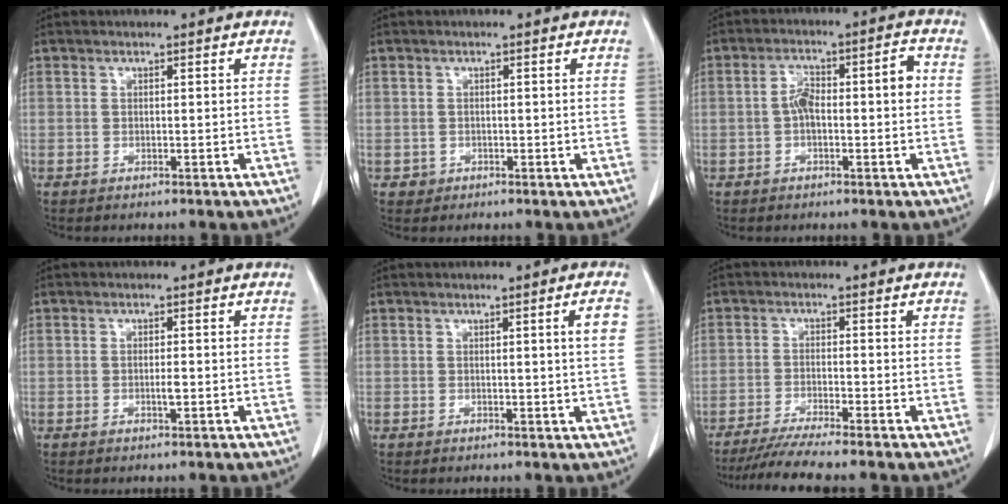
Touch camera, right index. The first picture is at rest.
{"total": 1.0, "force": [-0.3, 1.0, 0.0], "torque": [0.004, 0.004, -0.004]}
{"total": 6.5, "force": [-0.2, 2.0, 6.1], "torque": [-0.105, 0.033, -0.004]}
{"total": 1.3, "force": [-0.3, 0.3, 1.2], "torque": [-0.023, 0.000, -0.005]}
{"total": 2.8, "force": [0.8, -0.4, 2.6], "torque": [-0.036, -0.004, 0.011]}
{"total": 5.8, "force": [-4.9, -1.4, 2.7], "torque": [-0.047, -0.024, -0.090]}